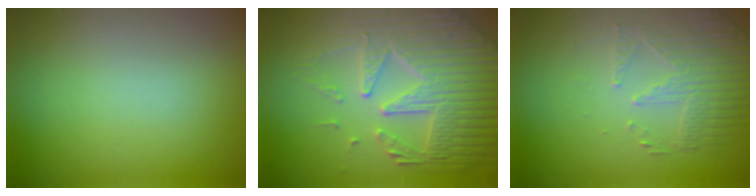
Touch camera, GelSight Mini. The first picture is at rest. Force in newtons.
{"total": 7.3, "press": 5.7, "slide": 4.4}
{"total": 2.2, "press": 1.8, "slide": 1.2}